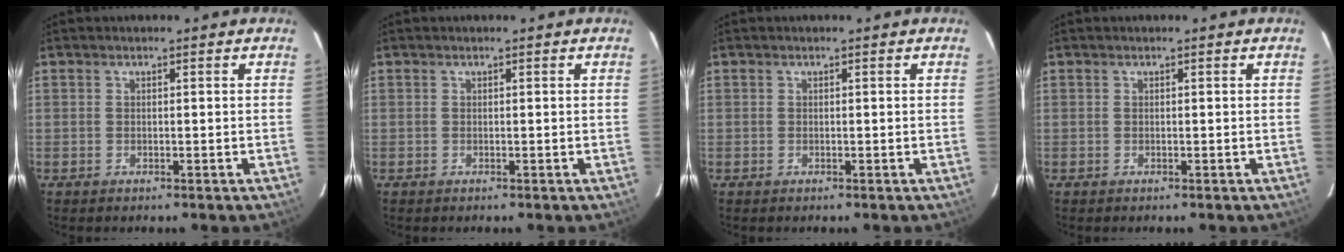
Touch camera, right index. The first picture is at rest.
{"total": 0.0}
{"total": 0.0}
{"total": 0.0}